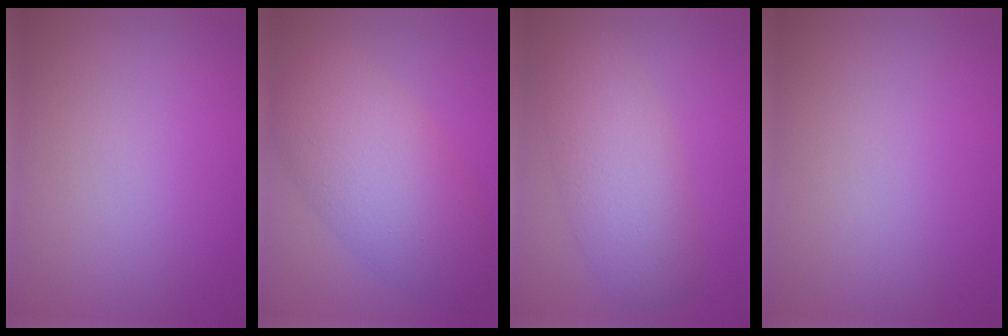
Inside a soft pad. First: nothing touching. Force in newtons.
{"total": 7.5, "press": 7.5, "slide": 0.1}
{"total": 5.2, "press": 5.2, "slide": 0.0}
{"total": 0.0}